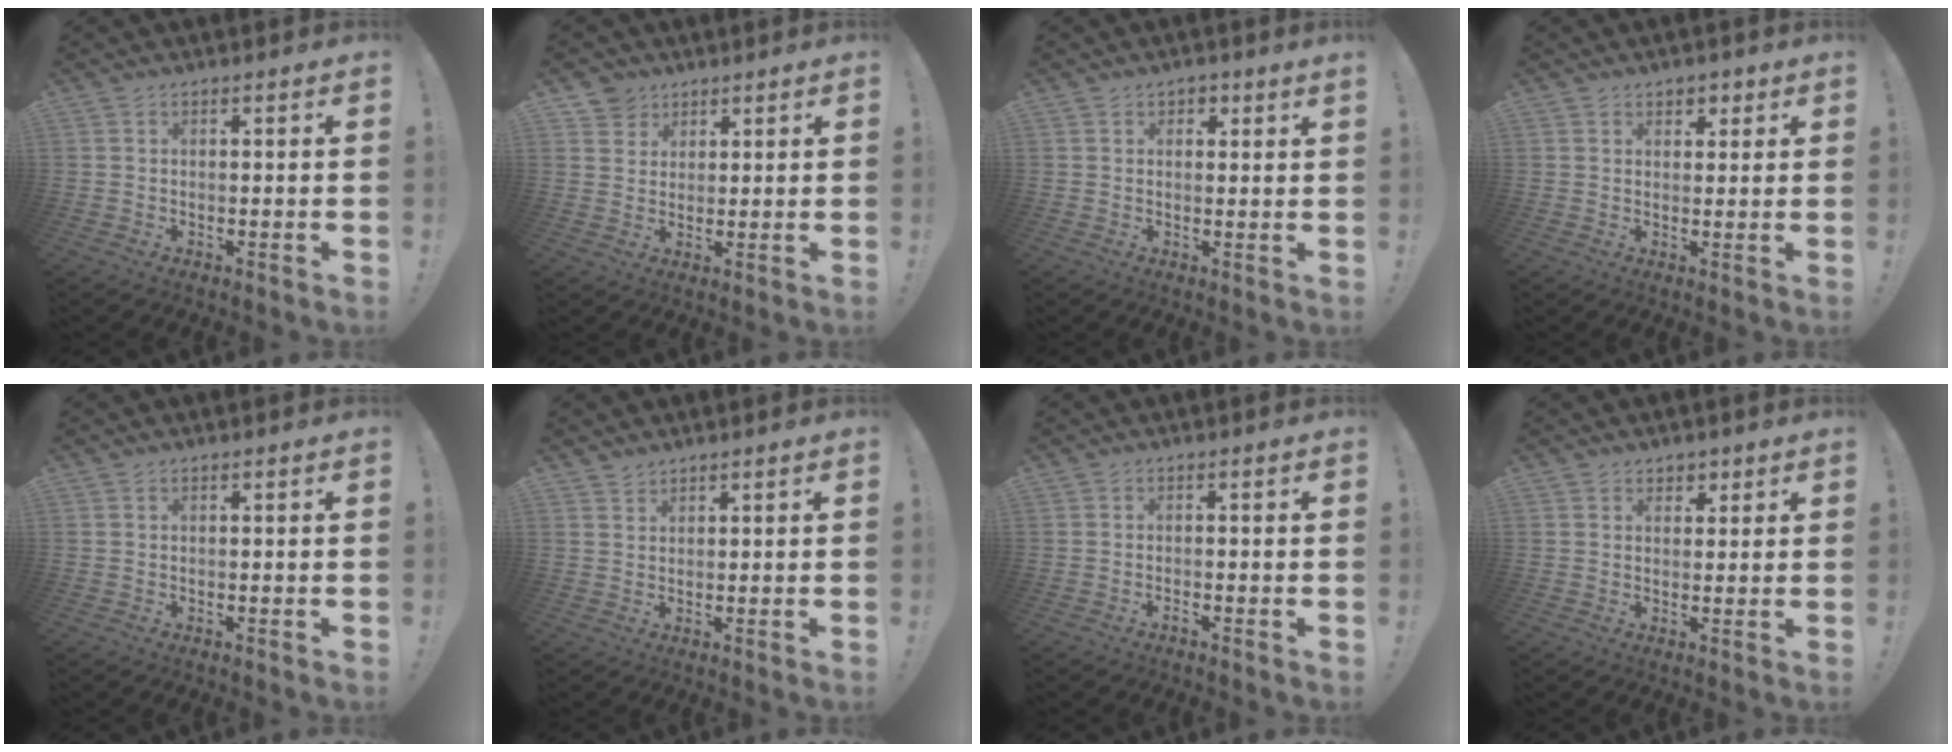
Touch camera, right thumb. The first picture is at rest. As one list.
[{"total": 4.7, "force": [3.2, 3.4, 0.2], "torque": [0.000, -0.022, 0.061]}, {"total": 1.7, "force": [1.2, 0.9, 0.8], "torque": [-0.002, -0.006, 0.018]}, {"total": 3.0, "force": [1.6, 2.3, 0.8], "torque": [0.007, -0.008, 0.024]}, {"total": 0.0}, {"total": 1.9, "force": [1.8, 0.5, 0.3], "torque": [0.009, -0.016, 0.030]}, {"total": 1.2, "force": [-1.1, -0.3, 0.5], "torque": [-0.009, -0.001, -0.019]}, {"total": 3.0, "force": [1.7, 2.4, 0.5], "torque": [0.006, -0.008, 0.029]}]